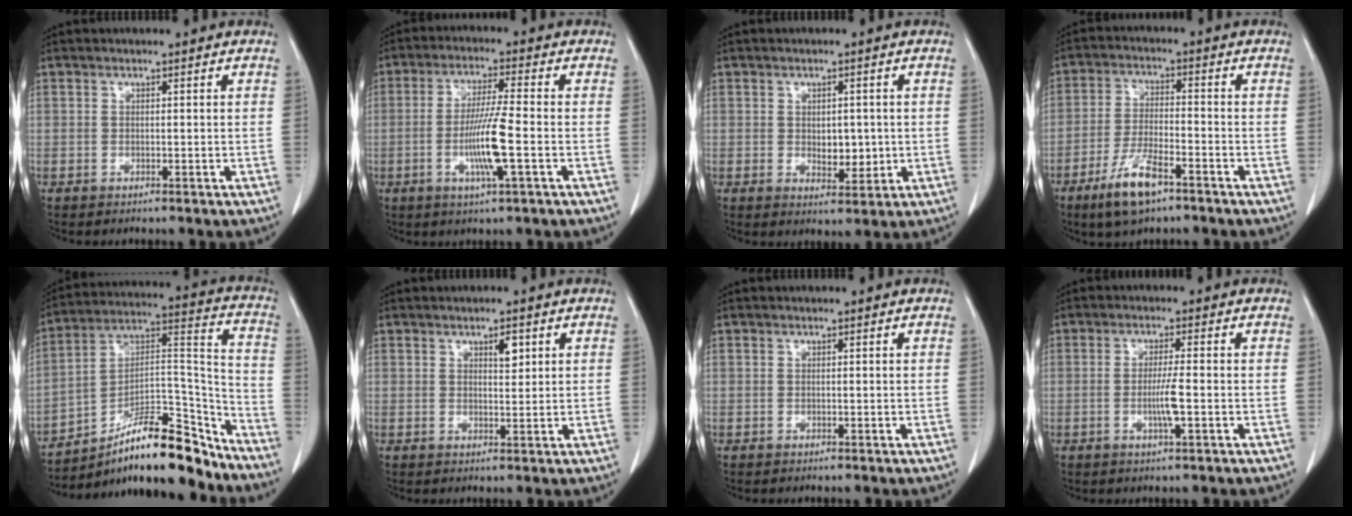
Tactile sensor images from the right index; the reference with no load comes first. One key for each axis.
{"total": 8.3, "fx": -2.2, "fy": -0.3, "fz": 8.0, "tx": -0.155, "ty": -0.009, "tz": -0.042}
{"total": 4.0, "fx": 0.0, "fy": 2.3, "fz": 3.2, "tx": -0.043, "ty": -0.005, "tz": 0.009}
{"total": 8.7, "fx": -5.6, "fy": 2.1, "fz": 6.4, "tx": -0.131, "ty": -0.014, "tz": -0.100}
{"total": 20.3, "fx": -16.2, "fy": 4.6, "fz": 11.4, "tx": -0.170, "ty": 0.038, "tz": -0.266}
{"total": 2.3, "fx": 1.1, "fy": 0.8, "fz": 1.8, "tx": -0.028, "ty": -0.004, "tz": 0.019}
{"total": 0.0}
{"total": 3.8, "fx": -0.9, "fy": -0.2, "fz": 3.7, "tx": -0.072, "ty": -0.005, "tz": -0.017}